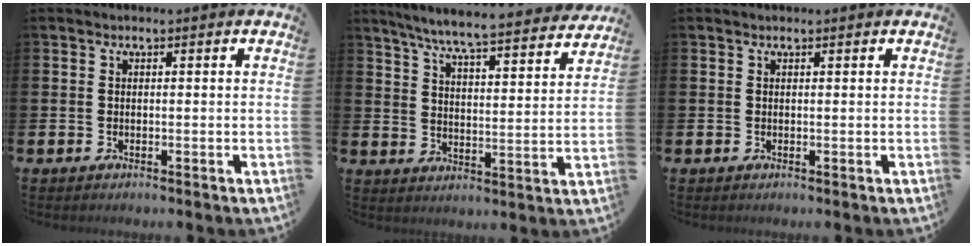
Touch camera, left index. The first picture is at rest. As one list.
[{"total": 7.3, "force": [6.8, 0.1, 2.5], "torque": [-0.072, -0.052, 0.115]}, {"total": 0.0}]